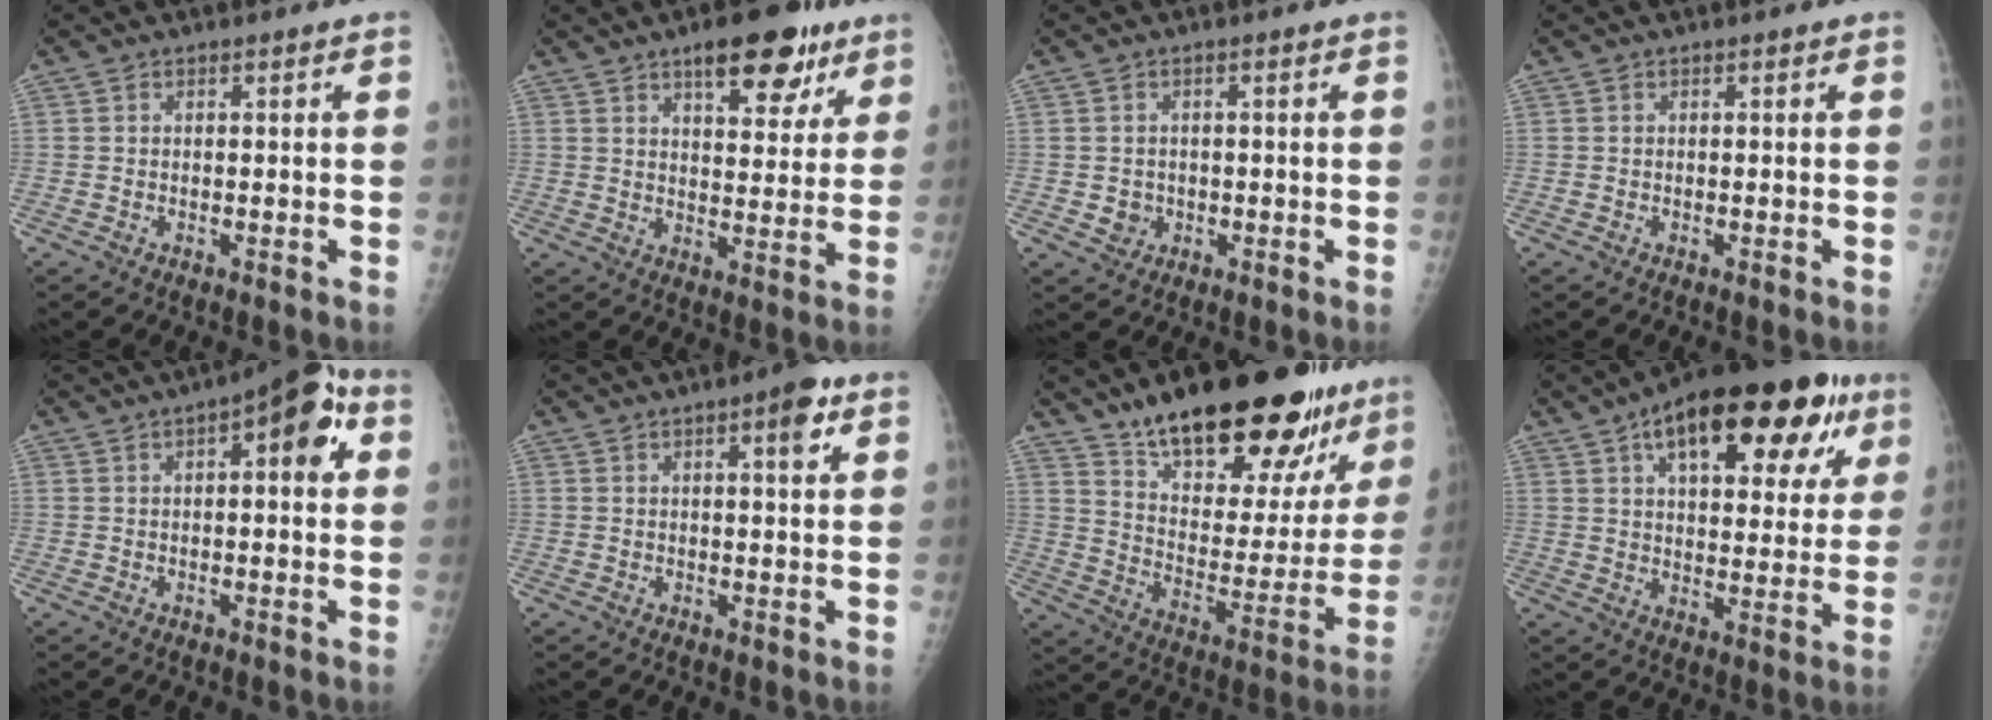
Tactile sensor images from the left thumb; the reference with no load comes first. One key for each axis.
{"total": 11.9, "fx": 7.3, "fy": 5.0, "fz": 7.9, "tx": -0.072, "ty": -0.031, "tz": 0.102}
{"total": 2.4, "fx": -0.5, "fy": 2.3, "fz": 0.5, "tx": 0.004, "ty": 0.003, "tz": -0.002}
{"total": 0.0}
{"total": 10.2, "fx": 3.2, "fy": 3.8, "fz": 8.9, "tx": -0.098, "ty": 0.016, "tz": 0.033}
{"total": 5.0, "fx": 2.4, "fy": 1.3, "fz": 4.2, "tx": -0.052, "ty": -0.006, "tz": 0.028}
{"total": 28.5, "fx": 20.3, "fy": 10.3, "fz": 17.1, "tx": -0.211, "ty": -0.086, "tz": 0.305}
{"total": 24.3, "fx": 12.1, "fy": 10.7, "fz": 18.2, "tx": -0.239, "ty": 0.000, "tz": 0.173}